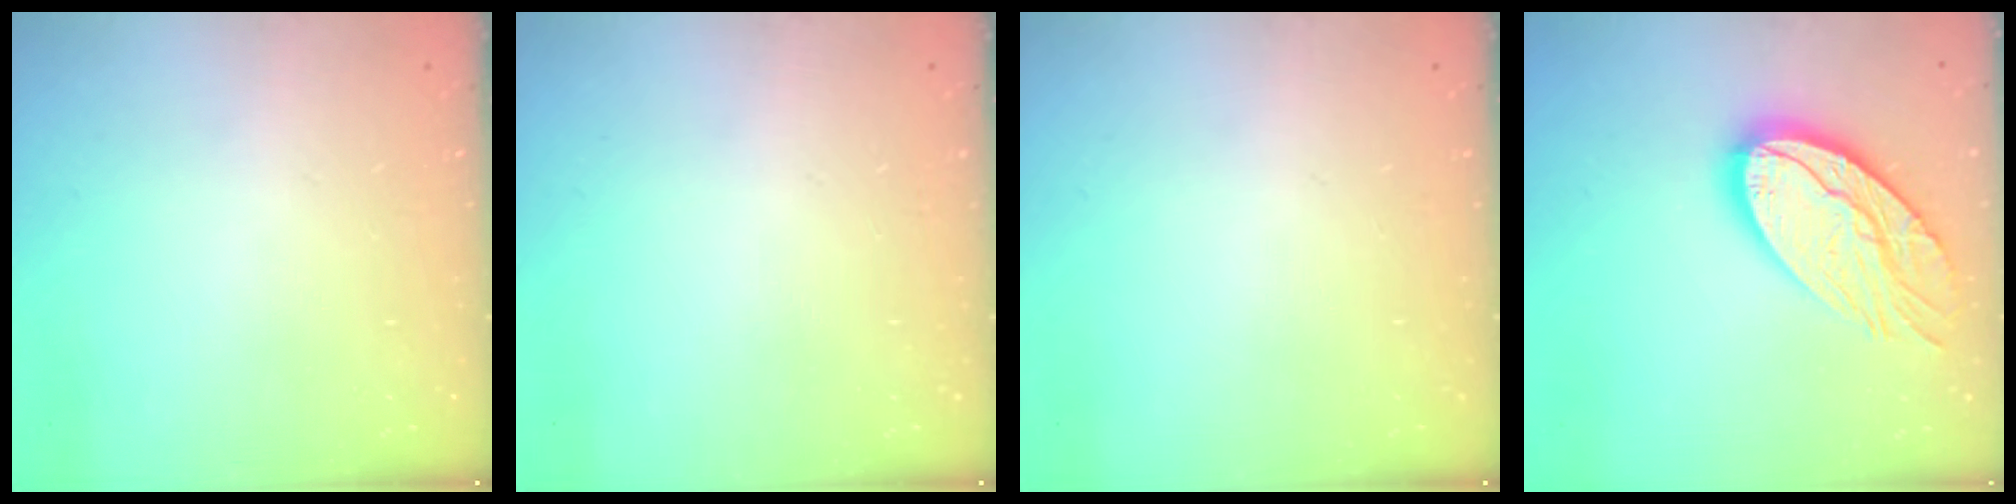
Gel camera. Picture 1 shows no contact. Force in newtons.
{"total": 0.0}
{"total": 0.0}
{"total": 17.0, "press": 17.0, "slide": 1.1}